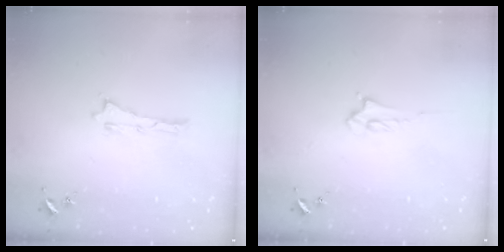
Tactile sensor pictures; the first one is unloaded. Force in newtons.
{"total": 2.0, "press": 1.9, "slide": 0.3}